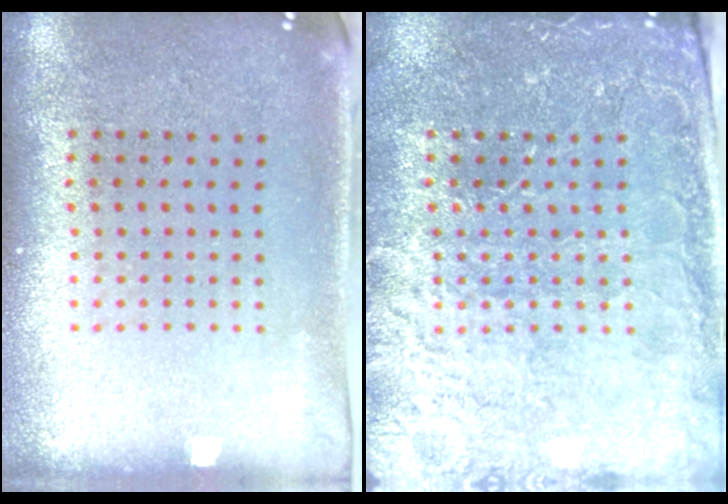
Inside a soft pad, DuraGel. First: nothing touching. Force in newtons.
{"total": 3.4, "press": 3.3, "slide": 0.7}